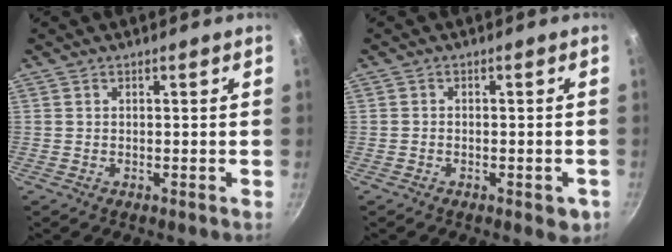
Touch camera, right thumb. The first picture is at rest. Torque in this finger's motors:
{"motor_torque": [0.42, 0.16, -0.43, -0.01, -0.01]}